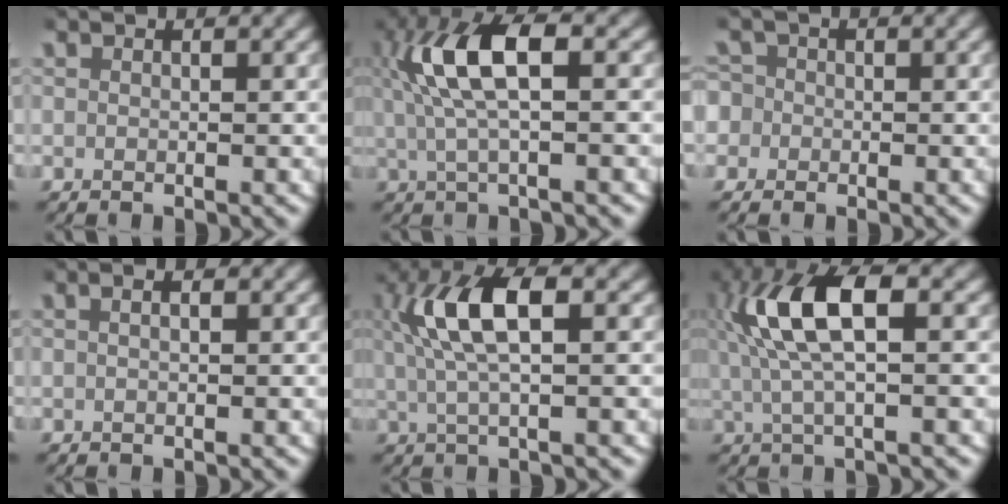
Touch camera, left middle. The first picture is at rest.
{"total": 8.1, "force": [1.4, 3.0, 7.4], "torque": [-0.151, 0.012, 0.021]}
{"total": 4.0, "force": [-0.1, 3.8, 1.2], "torque": [-0.030, 0.002, -0.014]}
{"total": 0.9, "force": [0.0, 0.3, 0.8], "torque": [-0.009, 0.006, -0.003]}
{"total": 6.8, "force": [1.1, 2.3, 6.2], "torque": [-0.129, 0.013, 0.017]}
{"total": 9.0, "force": [1.6, 3.6, 8.1], "torque": [-0.166, 0.009, 0.027]}